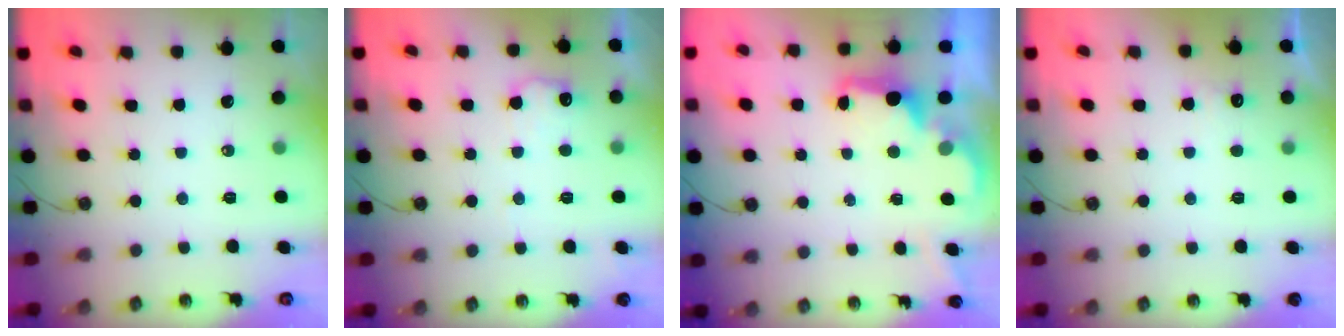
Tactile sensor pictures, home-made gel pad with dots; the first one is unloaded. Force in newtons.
{"total": 9.2, "press": 9.2, "slide": 0.5}
{"total": 2.6, "press": 2.5, "slide": 0.6}
{"total": 5.0, "press": 4.9, "slide": 1.3}